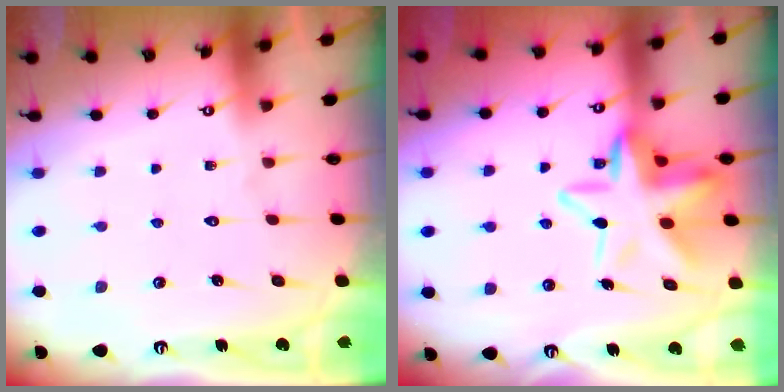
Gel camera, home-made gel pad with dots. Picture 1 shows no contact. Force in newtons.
{"total": 14.5, "press": 14.3, "slide": 2.5}